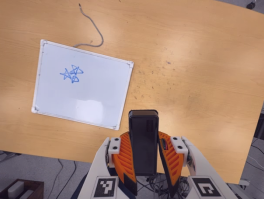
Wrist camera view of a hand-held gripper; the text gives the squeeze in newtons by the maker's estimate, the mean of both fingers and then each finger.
{"total": 10.2, "left": 8.1, "right": 12.3}